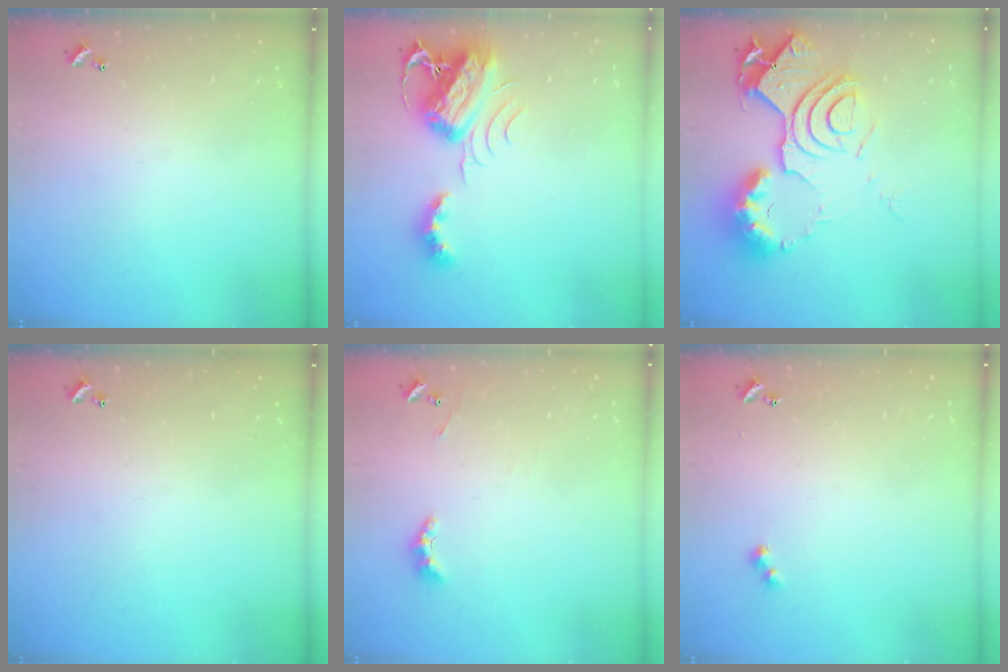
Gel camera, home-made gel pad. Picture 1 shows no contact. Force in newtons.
{"total": 9.7, "press": 9.7, "slide": 0.8}
{"total": 18.5, "press": 18.4, "slide": 1.6}
{"total": 0.0}
{"total": 4.2, "press": 4.1, "slide": 0.7}
{"total": 2.4, "press": 2.4, "slide": 0.5}